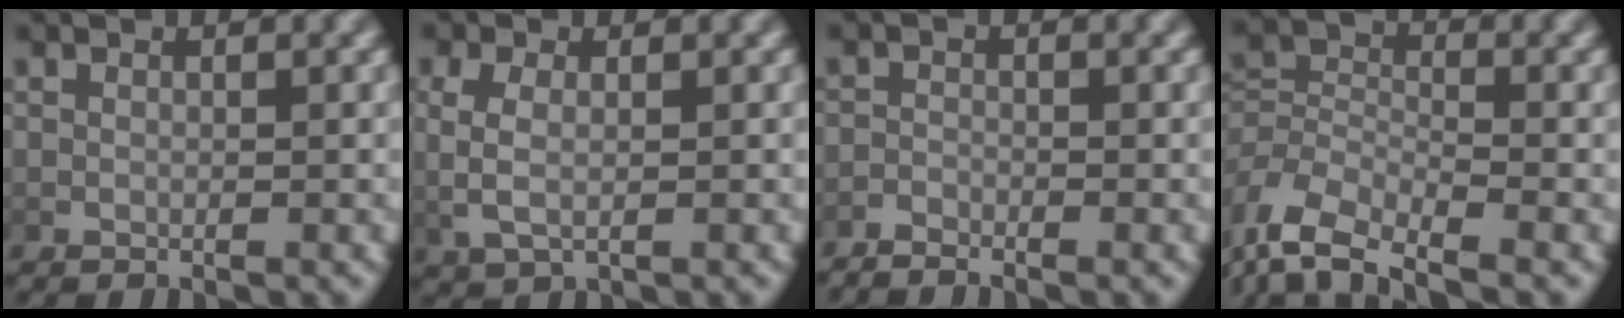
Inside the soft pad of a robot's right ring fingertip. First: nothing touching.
{"total": 3.1, "force": [0.5, 1.8, 2.5], "torque": [-0.060, -0.003, 0.018]}
{"total": 2.1, "force": [-2.0, 0.2, 0.0], "torque": [0.000, -0.010, -0.038]}
{"total": 7.2, "force": [-4.3, 4.8, 3.0], "torque": [-0.093, -0.040, -0.065]}